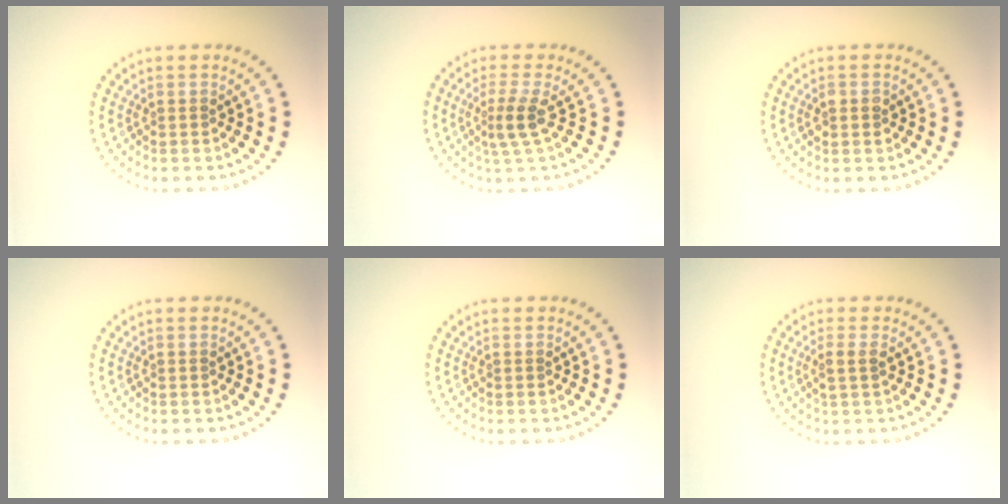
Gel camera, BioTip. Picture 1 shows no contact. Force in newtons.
{"total": 2.5, "press": 1.8, "slide": 1.7}
{"total": 1.3, "press": 1.3, "slide": 0.1}
{"total": 0.0}
{"total": 0.0}
{"total": 1.5, "press": 1.3, "slide": 0.6}